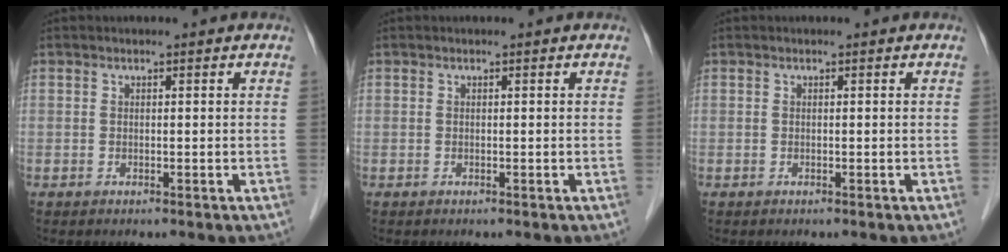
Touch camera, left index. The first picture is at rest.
{"total": 0.0}
{"total": 0.0}